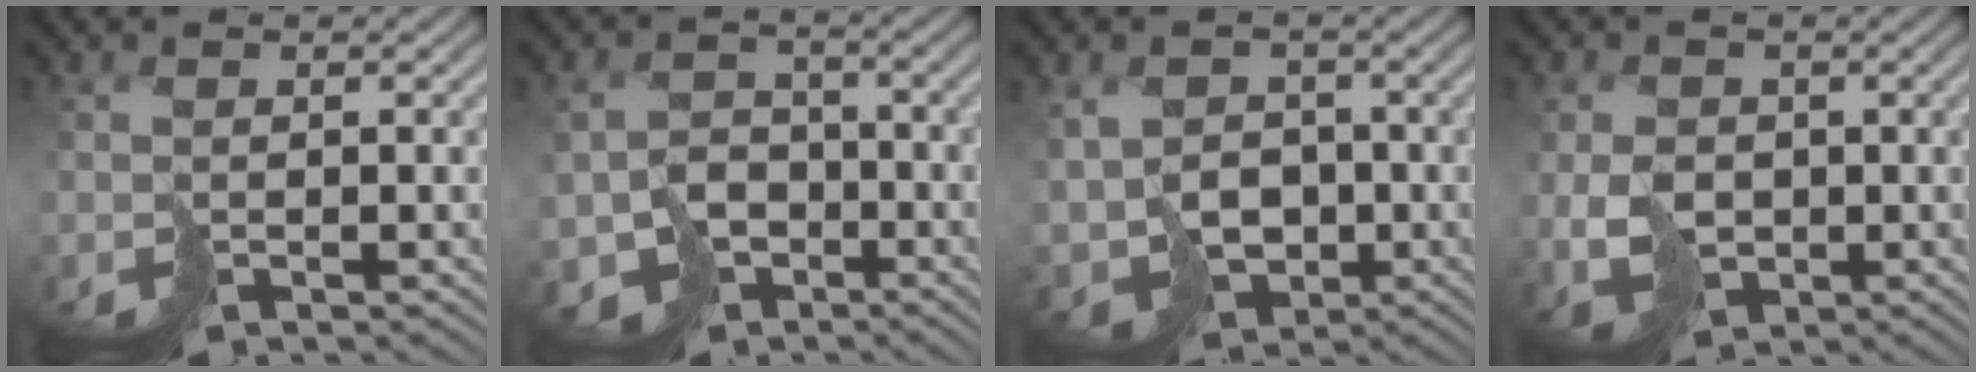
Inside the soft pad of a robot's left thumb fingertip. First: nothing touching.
{"total": 4.2, "force": [-1.9, 3.7, 0.5], "torque": [-0.008, -0.005, -0.033]}
{"total": 4.9, "force": [-0.2, 4.6, 1.8], "torque": [-0.039, -0.011, -0.001]}
{"total": 3.8, "force": [0.0, 3.3, 1.9], "torque": [-0.051, -0.010, 0.007]}